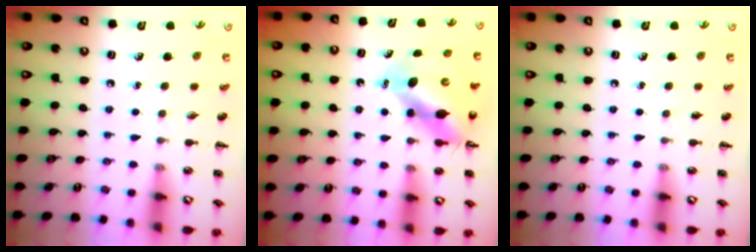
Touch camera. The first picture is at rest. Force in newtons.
{"total": 10.0, "press": 9.6, "slide": 2.7}
{"total": 0.0}